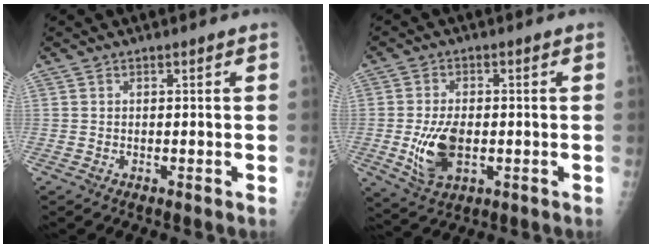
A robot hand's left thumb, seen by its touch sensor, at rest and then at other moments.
{"total": 8.6, "force": [-1.5, 4.9, 6.9], "torque": [-0.126, -0.003, -0.017]}